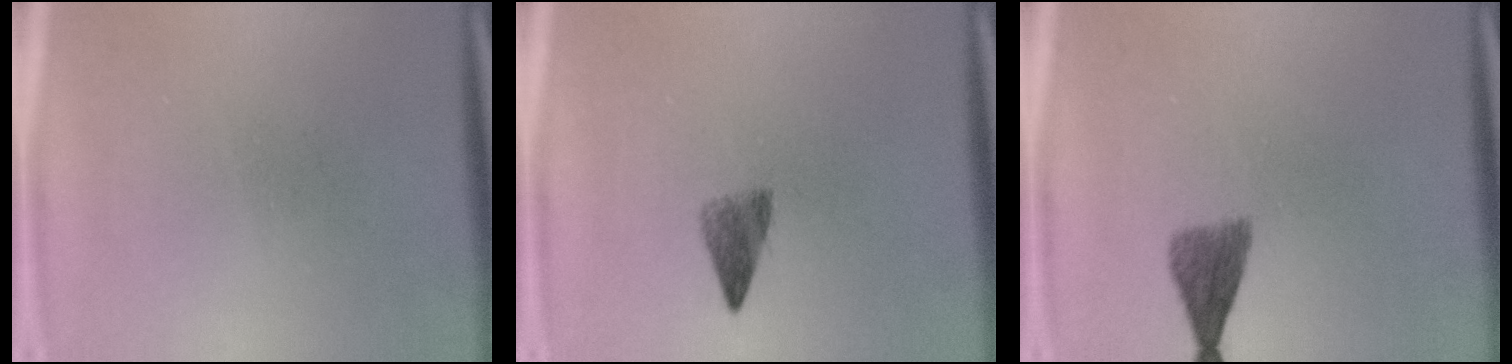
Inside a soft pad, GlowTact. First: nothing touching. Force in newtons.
{"total": 2.8}
{"total": 3.4}